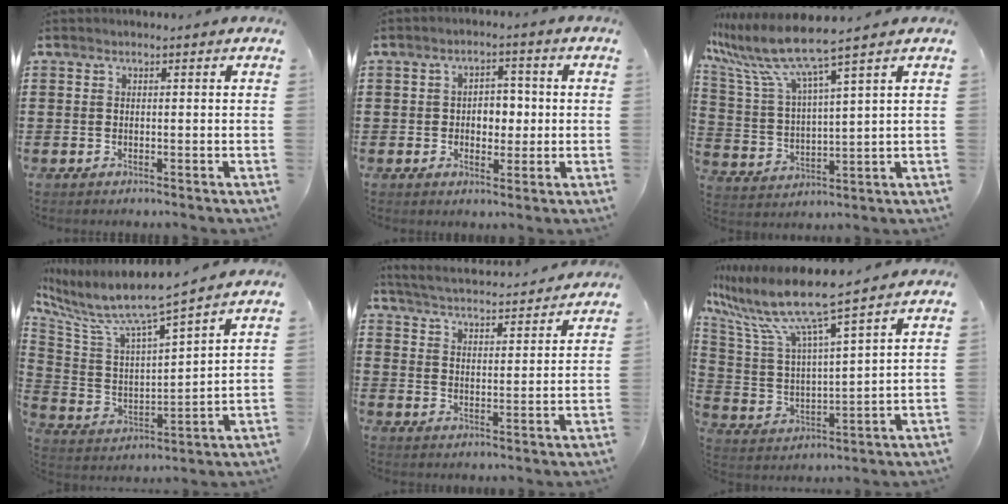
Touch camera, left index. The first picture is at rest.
{"total": 4.3, "force": [-0.2, 3.0, 3.0], "torque": [-0.052, 0.005, -0.012]}
{"total": 8.7, "force": [7.1, -0.1, 5.1], "torque": [-0.130, -0.041, 0.118]}
{"total": 7.9, "force": [6.8, 0.7, 4.1], "torque": [-0.112, -0.051, 0.109]}
{"total": 4.0, "force": [4.0, -0.3, 0.5], "torque": [-0.034, -0.034, 0.063]}
{"total": 9.4, "force": [7.7, 0.0, 5.4], "torque": [-0.147, -0.055, 0.123]}